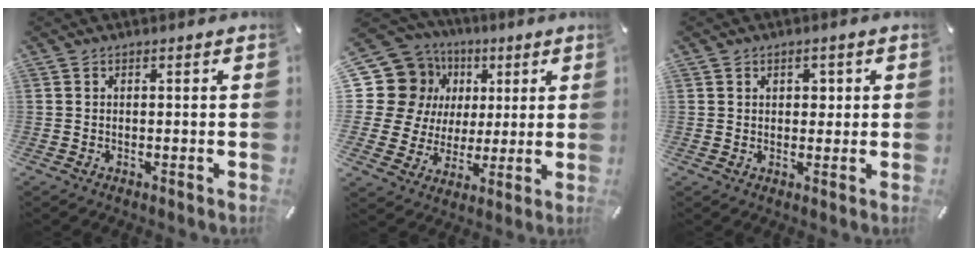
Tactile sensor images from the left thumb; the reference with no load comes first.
{"total": 17.4, "force": [5.2, 15.4, 6.1], "torque": [-0.133, -0.035, 0.114]}
{"total": 2.3, "force": [0.6, 2.0, 1.1], "torque": [-0.001, -0.004, 0.002]}